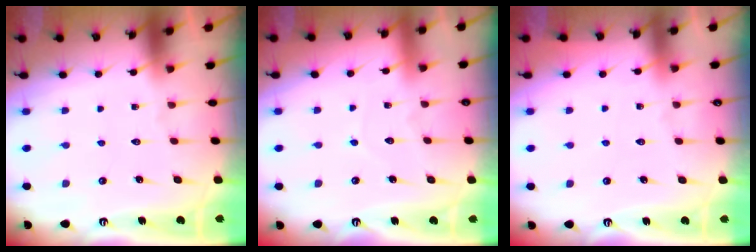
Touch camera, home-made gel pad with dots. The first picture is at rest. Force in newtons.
{"total": 4.2, "press": 4.2, "slide": 0.2}
{"total": 3.9, "press": 3.8, "slide": 0.5}